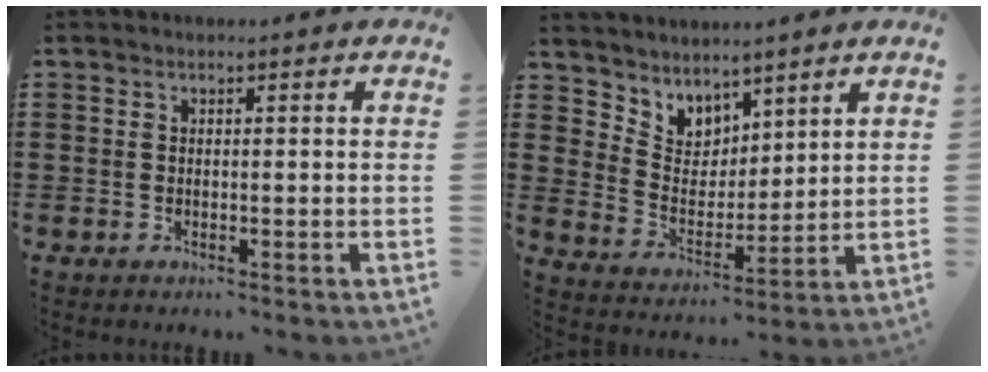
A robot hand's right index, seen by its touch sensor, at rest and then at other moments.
{"total": 4.7, "force": [3.9, 2.5, -1.0], "torque": [-0.014, -0.031, 0.070]}